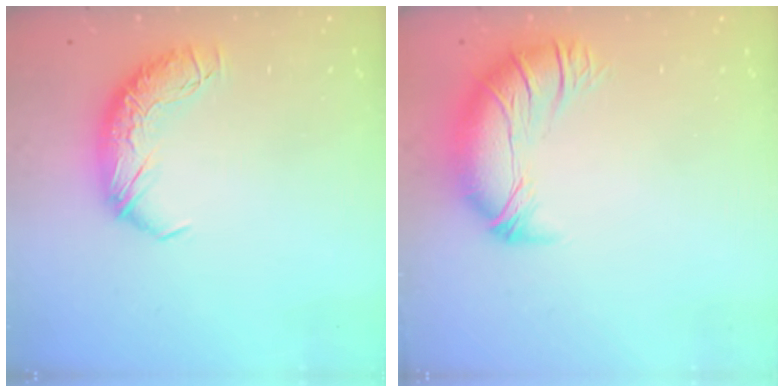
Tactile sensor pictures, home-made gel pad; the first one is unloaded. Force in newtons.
{"total": 2.7, "press": 0.9, "slide": 2.6}